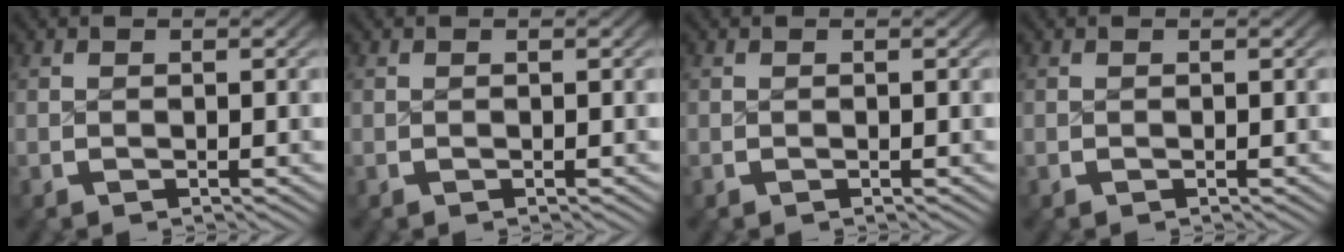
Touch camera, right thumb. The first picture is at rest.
{"total": 0.0}
{"total": 0.0}
{"total": 0.0}